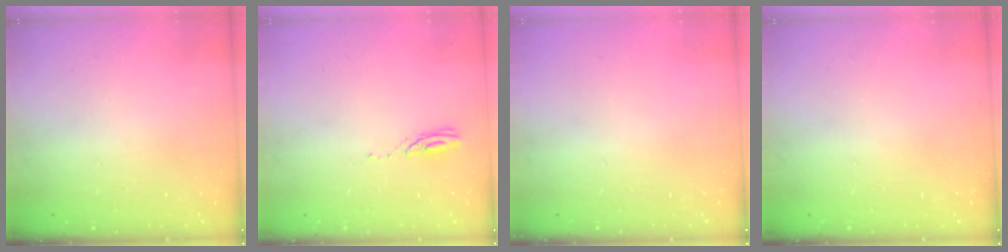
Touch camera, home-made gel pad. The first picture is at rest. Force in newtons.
{"total": 3.0, "press": 3.0, "slide": 0.1}
{"total": 0.0}
{"total": 0.0}